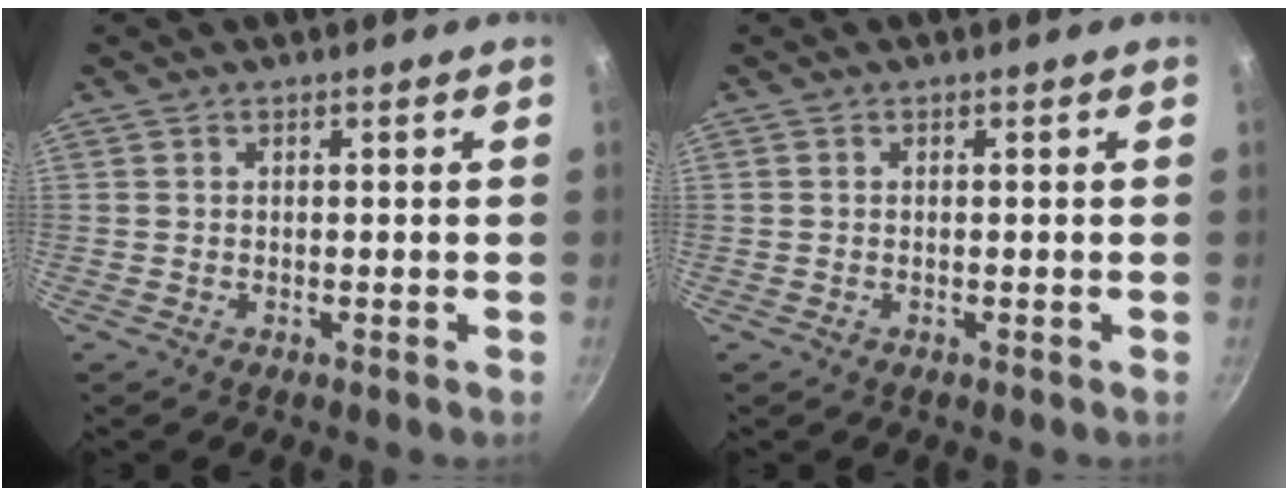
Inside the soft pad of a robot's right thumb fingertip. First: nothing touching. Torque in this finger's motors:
{"motor_torque": [-0.32, 0.20, -0.25, 0.14, 0.05]}